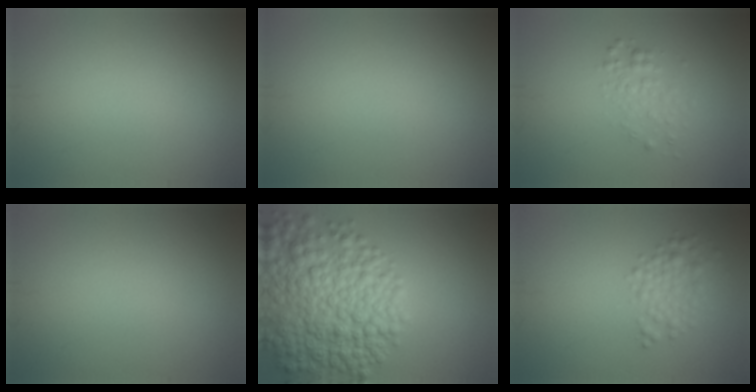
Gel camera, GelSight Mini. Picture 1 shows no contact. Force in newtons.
{"total": 0.0}
{"total": 1.7, "press": 1.7, "slide": 0.1}
{"total": 0.0}
{"total": 9.8, "press": 9.8, "slide": 0.4}
{"total": 2.6, "press": 2.6, "slide": 0.1}